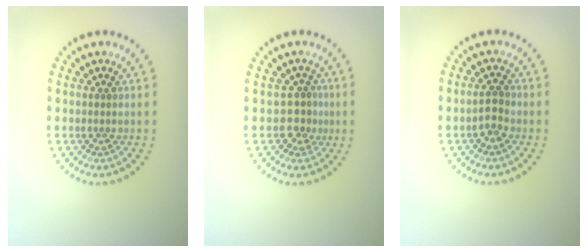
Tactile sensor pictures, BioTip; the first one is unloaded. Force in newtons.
{"total": 2.0, "press": 1.8, "slide": 1.0}
{"total": 1.9, "press": 1.8, "slide": 0.6}